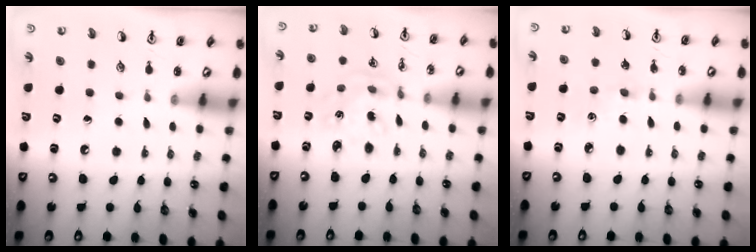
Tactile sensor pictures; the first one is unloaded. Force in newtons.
{"total": 1.7, "press": 1.7, "slide": 0.1}
{"total": 2.5, "press": 2.5, "slide": 0.2}